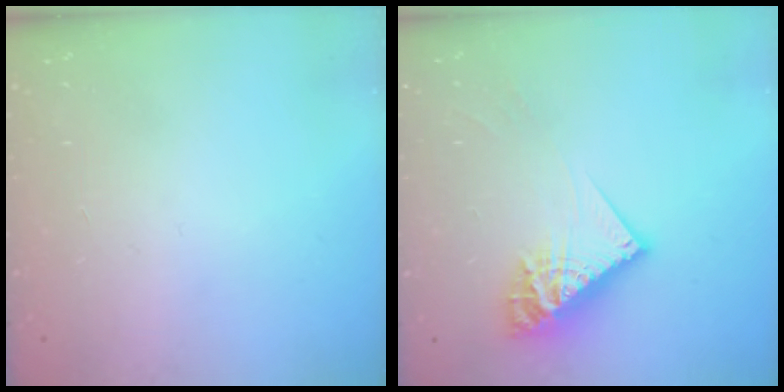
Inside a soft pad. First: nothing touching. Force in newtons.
{"total": 12.3, "press": 12.2, "slide": 1.2}